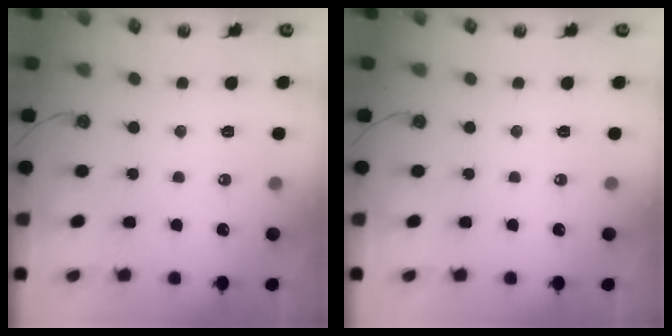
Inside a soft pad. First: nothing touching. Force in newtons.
{"total": 0.0}